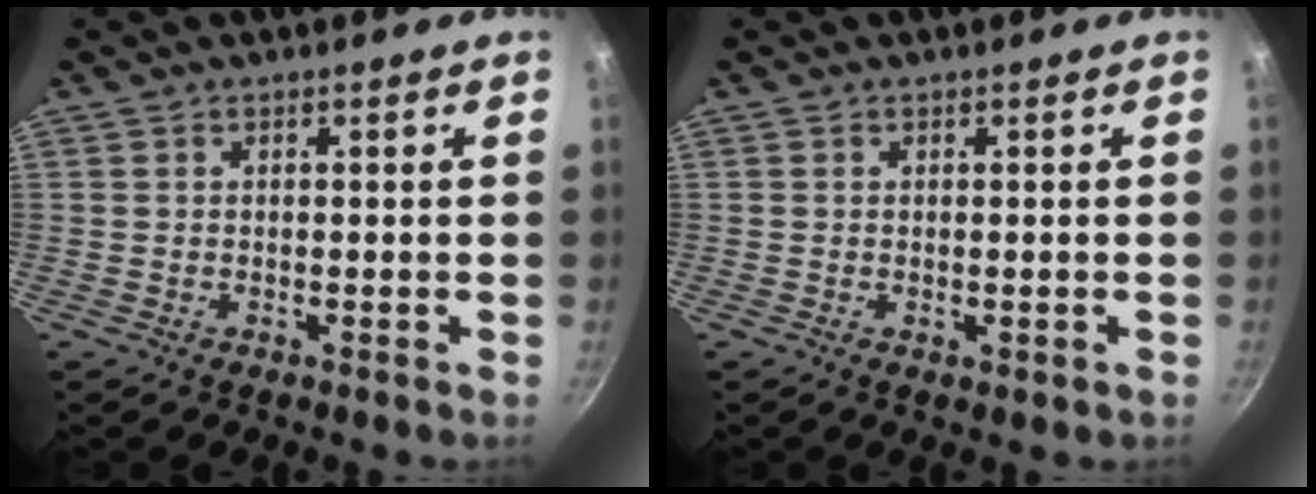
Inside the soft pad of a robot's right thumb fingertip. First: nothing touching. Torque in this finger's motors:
{"motor_torque": [-0.35, 0.03, -0.38, -0.01, -0.06]}